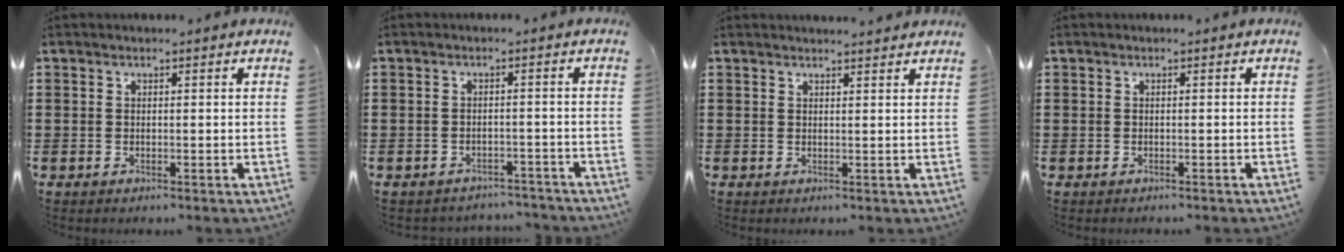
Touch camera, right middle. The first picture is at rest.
{"total": 2.4, "force": [-2.4, 0.1, -0.2], "torque": [-0.006, -0.005, -0.052]}
{"total": 1.3, "force": [1.3, -0.1, 0.2], "torque": [0.003, -0.003, 0.023]}
{"total": 0.6, "force": [-0.5, 0.4, 0.0], "torque": [-0.001, -0.001, -0.010]}